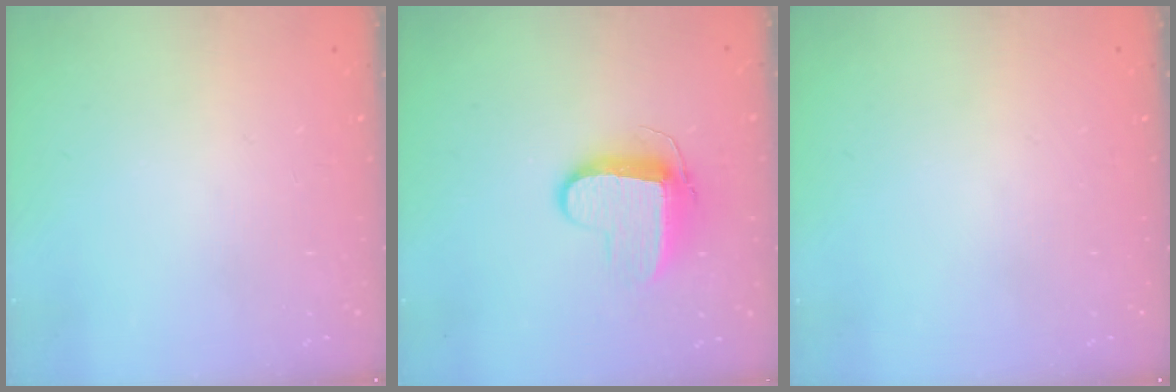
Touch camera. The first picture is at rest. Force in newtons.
{"total": 9.3, "press": 9.3, "slide": 0.5}
{"total": 0.0}